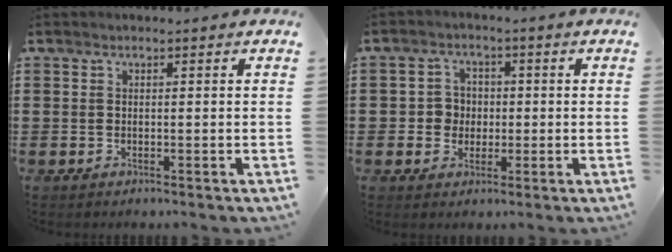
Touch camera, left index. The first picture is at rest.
{"total": 3.9, "force": [-0.4, 3.7, 1.2], "torque": [-0.038, 0.009, -0.012]}